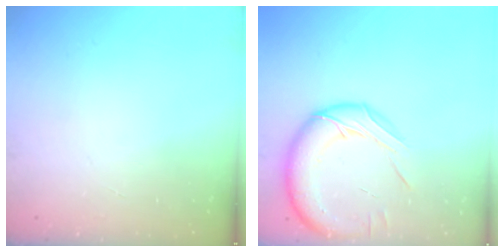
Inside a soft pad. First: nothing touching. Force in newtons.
{"total": 16.0, "press": 15.9, "slide": 1.9}